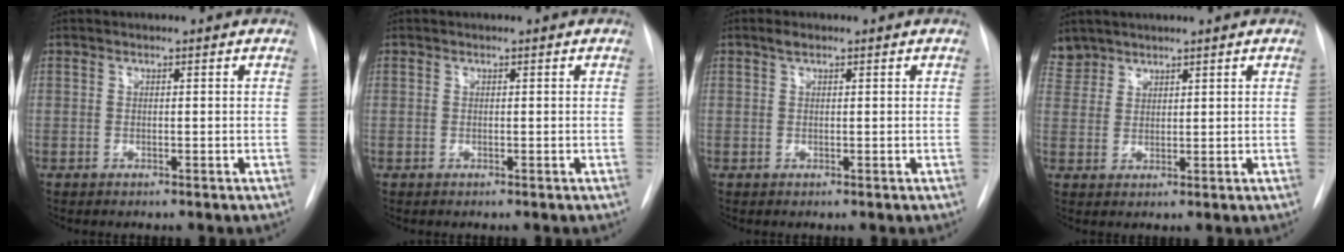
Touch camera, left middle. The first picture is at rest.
{"total": 0.0}
{"total": 1.0, "force": [0.7, 0.4, 0.6], "torque": [-0.013, 0.008, 0.013]}
{"total": 3.7, "force": [3.3, 1.7, -0.3], "torque": [0.010, 0.009, 0.068]}